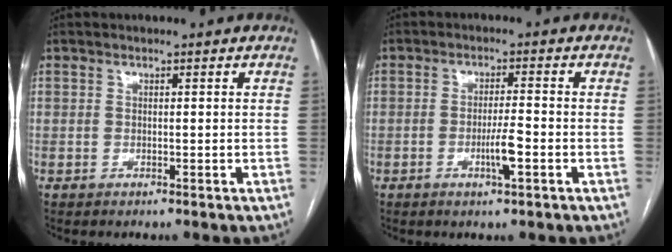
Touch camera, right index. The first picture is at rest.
{"total": 4.1, "force": [-1.5, 0.1, 3.8], "torque": [-0.069, -0.004, -0.026]}